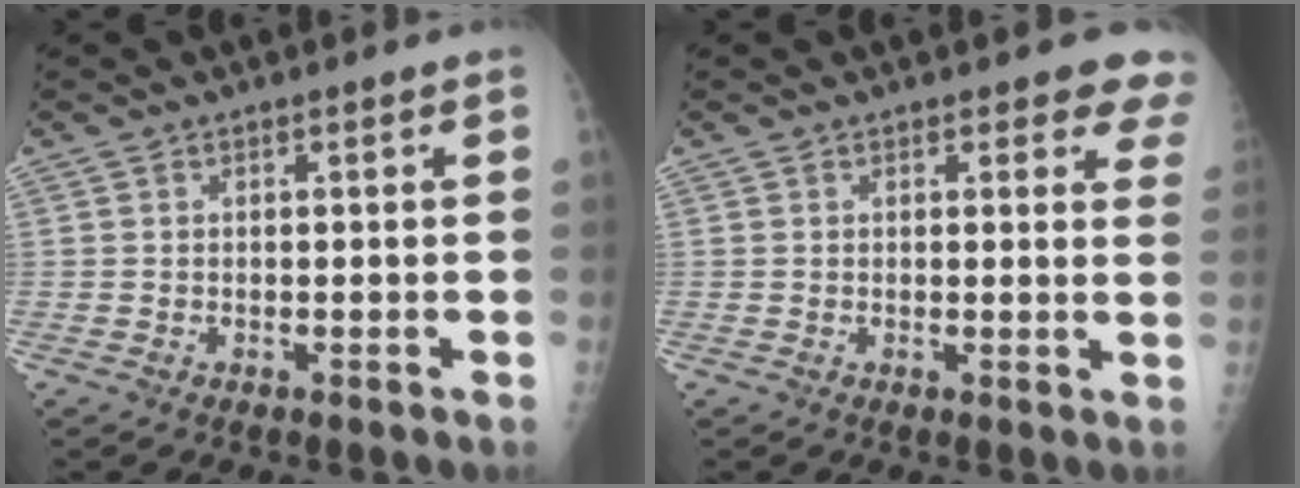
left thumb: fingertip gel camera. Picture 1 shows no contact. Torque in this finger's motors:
{"motor_torque": [-0.03, 0.13, 0.57, -0.55, 0.00]}